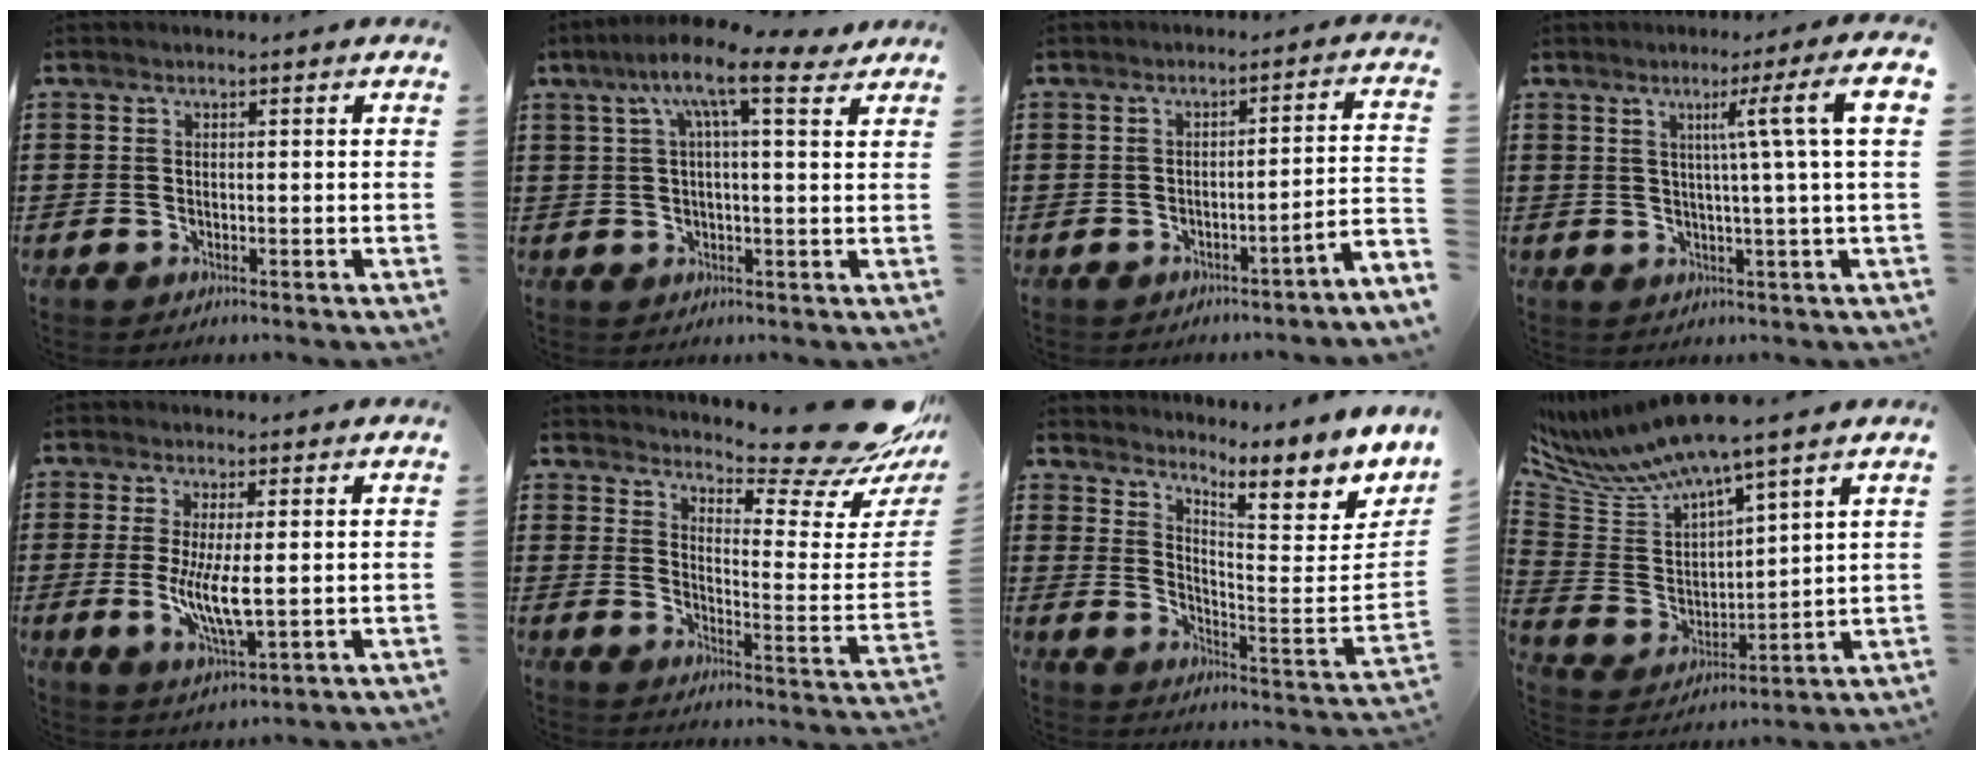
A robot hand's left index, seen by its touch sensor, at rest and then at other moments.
{"total": 9.1, "force": [5.4, 1.7, 7.1], "torque": [-0.145, -0.005, 0.091]}
{"total": 2.6, "force": [-2.1, -0.9, 1.2], "torque": [-0.025, -0.015, -0.050]}
{"total": 8.3, "force": [2.5, -0.6, 7.9], "torque": [-0.140, -0.004, 0.031]}
{"total": 6.9, "force": [0.0, 1.8, 6.7], "torque": [-0.127, -0.010, -0.004]}
{"total": 11.9, "force": [10.8, 0.4, 5.0], "torque": [-0.076, -0.098, 0.176]}
{"total": 6.1, "force": [4.9, 0.9, 3.6], "torque": [-0.057, -0.064, 0.068]}
{"total": 7.9, "force": [7.1, 0.4, 3.5], "torque": [-0.101, -0.048, 0.117]}